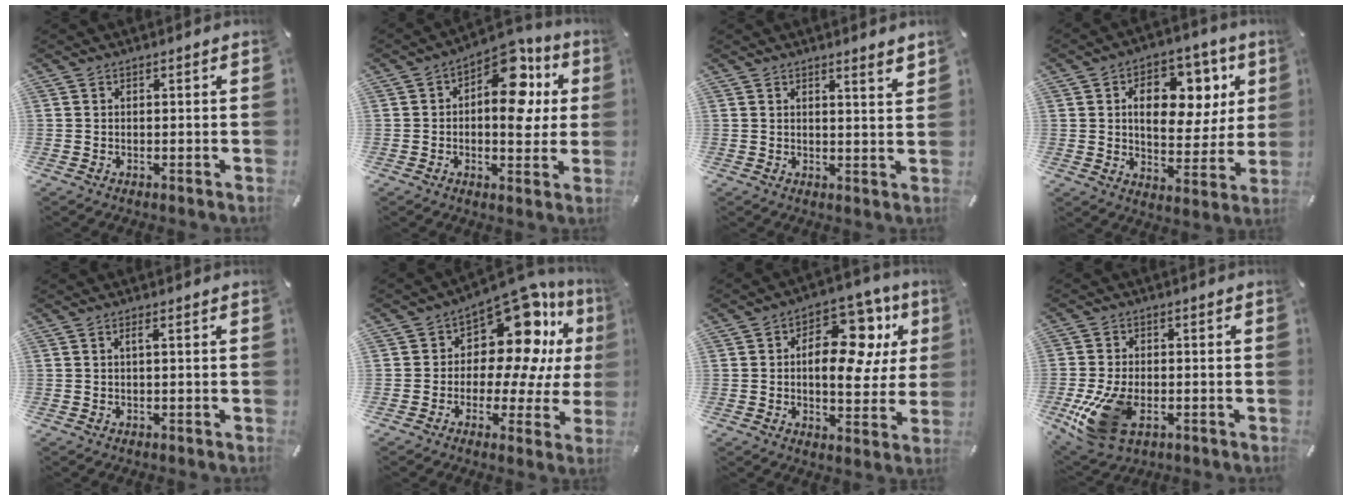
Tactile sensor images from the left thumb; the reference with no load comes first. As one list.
[{"total": 14.2, "force": [4.5, 8.1, 10.8], "torque": [-0.130, -0.041, 0.073]}, {"total": 2.9, "force": [2.6, -0.5, 1.1], "torque": [-0.019, -0.024, 0.043]}, {"total": 14.1, "force": [4.7, 9.8, 9.0], "torque": [-0.114, -0.020, 0.077]}, {"total": 1.2, "force": [0.2, 0.1, 1.2], "torque": [-0.023, -0.002, 0.003]}, {"total": 14.9, "force": [7.6, 8.2, 9.9], "torque": [-0.150, -0.079, 0.128]}, {"total": 17.0, "force": [5.2, 10.2, 12.6], "torque": [-0.164, -0.029, 0.086]}, {"total": 13.5, "force": [-4.2, 8.4, 9.6], "torque": [-0.208, -0.002, -0.074]}]